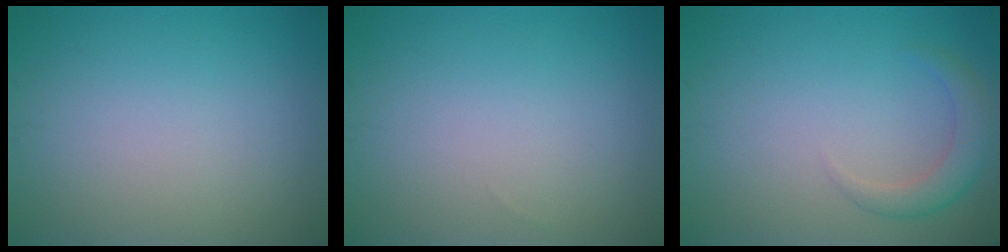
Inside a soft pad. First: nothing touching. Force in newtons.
{"total": 0.0}
{"total": 2.4, "press": 2.4, "slide": 0.4}